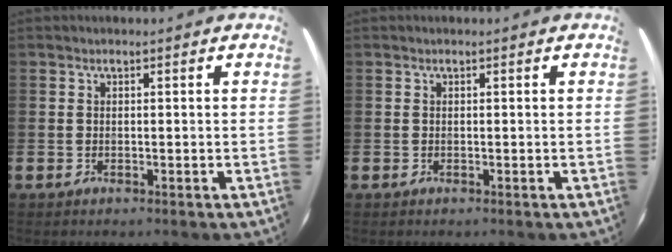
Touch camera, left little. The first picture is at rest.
{"total": 0.0}